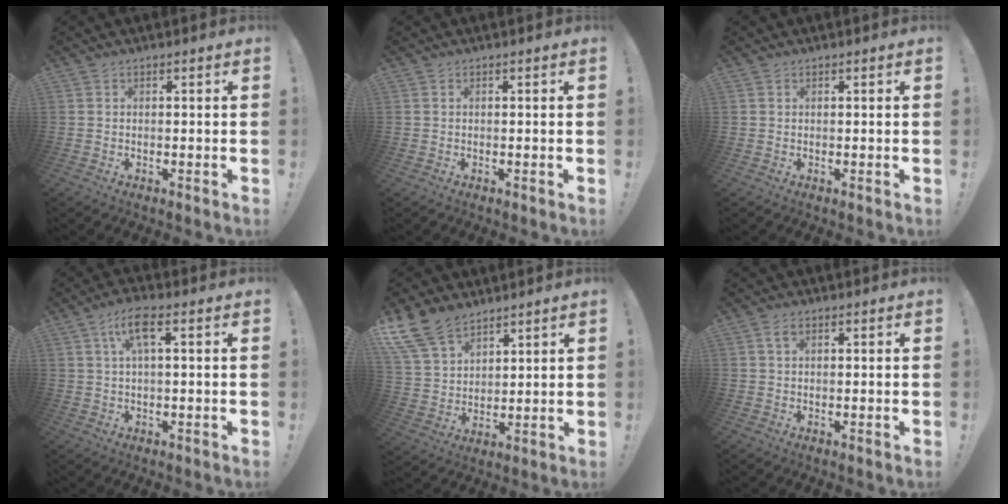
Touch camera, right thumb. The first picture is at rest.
{"total": 0.0}
{"total": 0.0}
{"total": 7.3, "force": [2.1, 2.1, 6.6], "torque": [-0.120, 0.007, 0.034]}
{"total": 13.7, "force": [9.9, 7.5, 5.6], "torque": [-0.124, -0.053, 0.196]}
{"total": 2.6, "force": [1.0, 1.4, 2.0], "torque": [-0.040, 0.004, 0.018]}